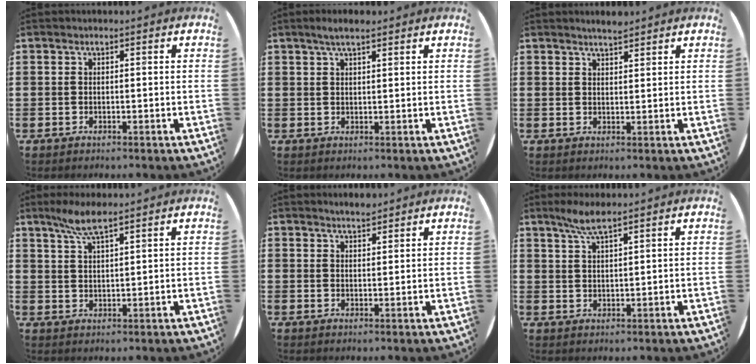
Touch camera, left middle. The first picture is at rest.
{"total": 2.6, "force": [1.9, 0.5, 1.7], "torque": [-0.034, 0.007, 0.033]}
{"total": 2.1, "force": [2.1, 0.1, 0.4], "torque": [-0.008, 0.001, 0.038]}
{"total": 4.7, "force": [3.7, 0.5, 2.8], "torque": [-0.063, 0.001, 0.066]}
{"total": 2.2, "force": [2.1, 0.2, 0.2], "torque": [-0.005, 0.003, 0.040]}
{"total": 3.7, "force": [3.0, 0.3, 2.2], "torque": [-0.049, 0.003, 0.053]}